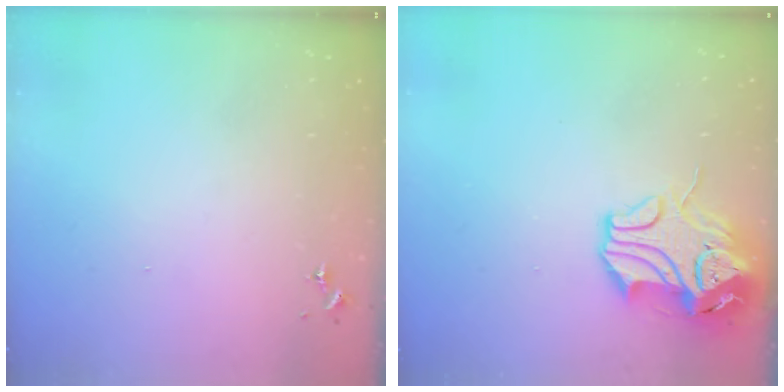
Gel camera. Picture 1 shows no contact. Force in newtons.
{"total": 13.0, "press": 12.9, "slide": 1.8}